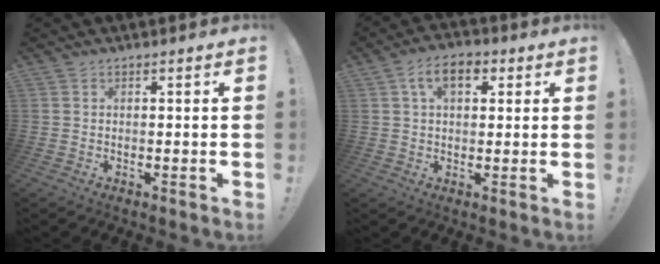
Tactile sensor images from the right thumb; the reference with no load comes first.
{"total": 8.4, "force": [2.9, 4.9, 6.2], "torque": [-0.099, 0.010, 0.053]}